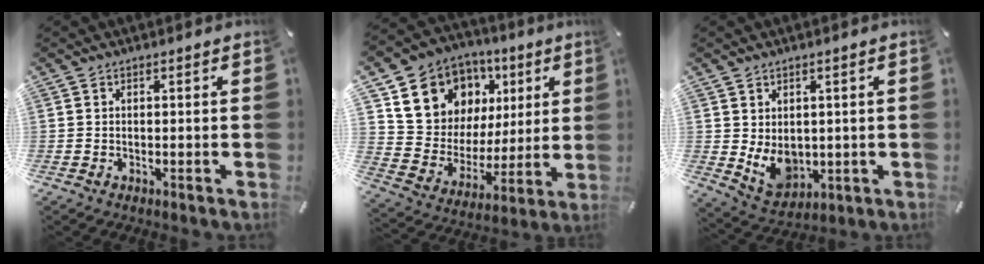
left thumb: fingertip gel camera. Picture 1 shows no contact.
{"total": 13.7, "force": [7.6, 11.0, 2.8], "torque": [-0.059, -0.062, 0.153]}
{"total": 7.6, "force": [1.2, 6.5, 3.8], "torque": [-0.076, -0.015, 0.025]}